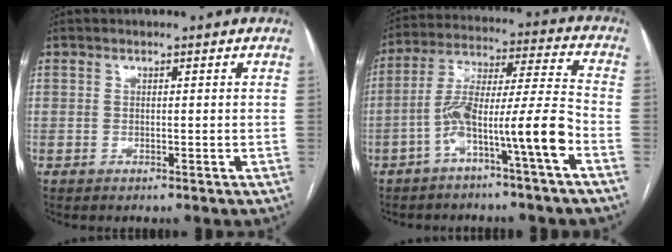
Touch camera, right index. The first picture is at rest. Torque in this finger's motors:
{"motor_torque": [1.55, -0.58, 0.61, 0.21]}